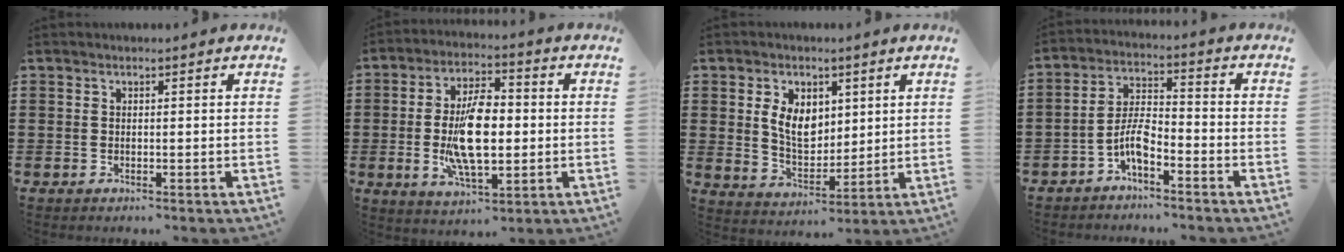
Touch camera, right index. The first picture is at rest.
{"total": 11.6, "force": [-0.8, 5.1, 10.4], "torque": [-0.206, -0.004, -0.017]}
{"total": 6.6, "force": [2.2, 4.5, 4.2], "torque": [-0.090, 0.012, 0.039]}
{"total": 5.6, "force": [-3.4, 1.8, 4.1], "torque": [-0.100, 0.001, -0.073]}